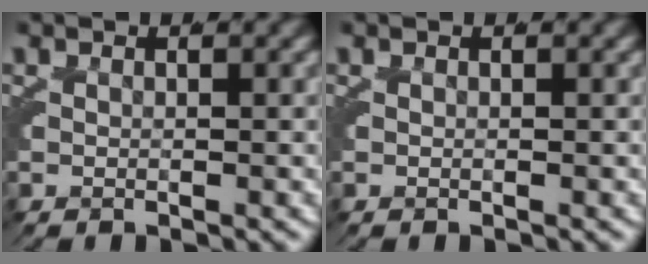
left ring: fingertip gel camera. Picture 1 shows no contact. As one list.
[{"total": 0.0}]